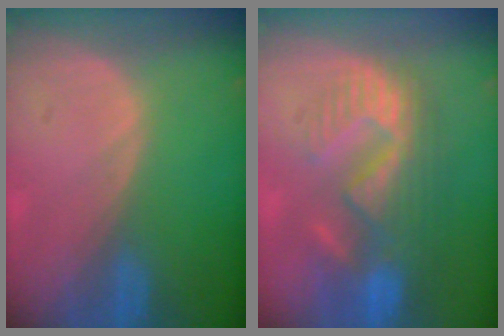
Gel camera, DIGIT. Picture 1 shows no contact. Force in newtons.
{"total": 10.9, "press": 9.6, "slide": 5.1}